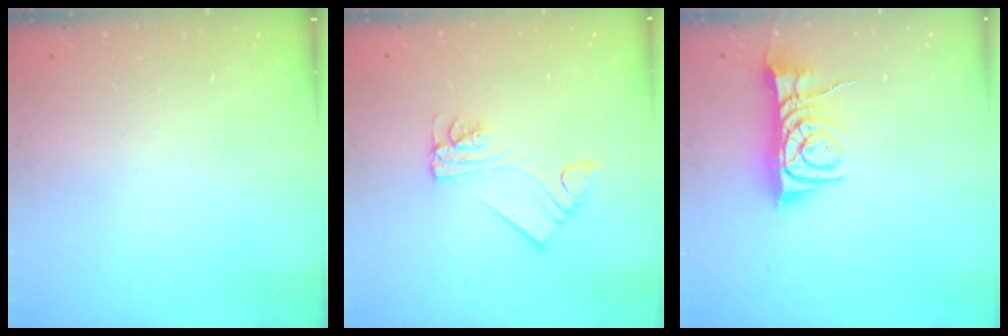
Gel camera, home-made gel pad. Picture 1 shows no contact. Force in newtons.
{"total": 4.5, "press": 4.5, "slide": 0.3}
{"total": 9.1, "press": 9.1, "slide": 0.5}